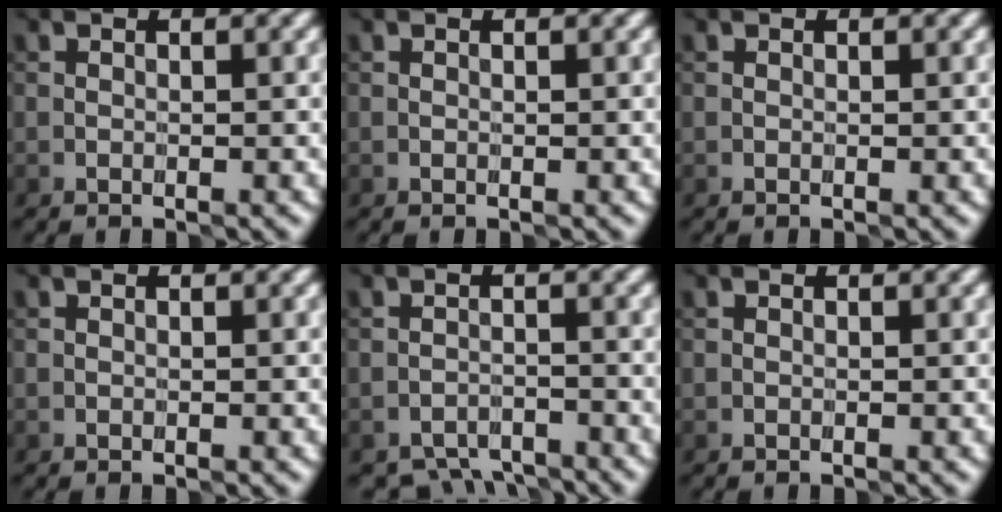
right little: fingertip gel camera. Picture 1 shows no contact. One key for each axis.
{"total": 0.0}
{"total": 0.0}
{"total": 0.0}
{"total": 4.7, "fx": -4.5, "fy": 1.2, "fz": 0.7, "tx": -0.008, "ty": -0.013, "tz": -0.075}
{"total": 0.0}